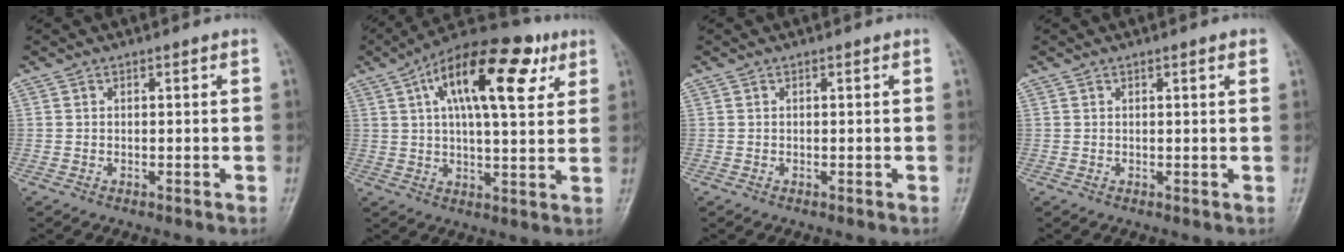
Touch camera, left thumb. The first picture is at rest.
{"total": 18.8, "force": [7.5, 7.6, 15.5], "torque": [-0.225, 0.005, 0.110]}
{"total": 0.0}
{"total": 1.6, "force": [0.9, 0.3, 1.3], "torque": [-0.019, -0.001, 0.010]}